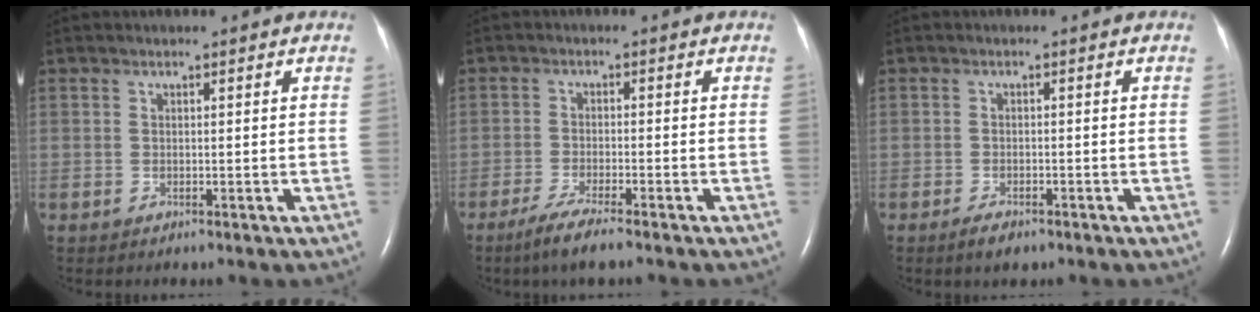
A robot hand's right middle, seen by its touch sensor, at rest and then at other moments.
{"total": 4.9, "force": [-3.6, 0.1, 3.3], "torque": [-0.072, -0.014, -0.067]}
{"total": 2.4, "force": [-1.7, 0.9, 1.4], "torque": [-0.032, -0.003, -0.025]}